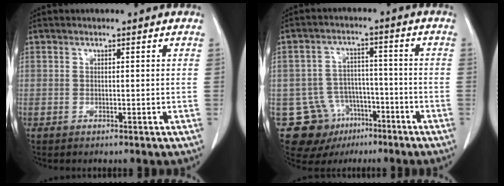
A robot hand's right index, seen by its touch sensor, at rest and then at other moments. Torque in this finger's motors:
{"motor_torque": [-0.23, 0.02, -0.52, -0.21]}